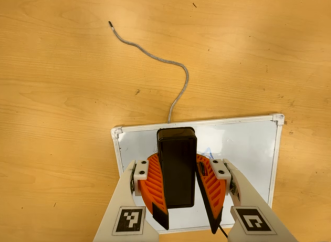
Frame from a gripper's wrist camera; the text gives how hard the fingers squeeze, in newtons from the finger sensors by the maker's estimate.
{"total": 9.4, "left": 9.5, "right": 9.2}